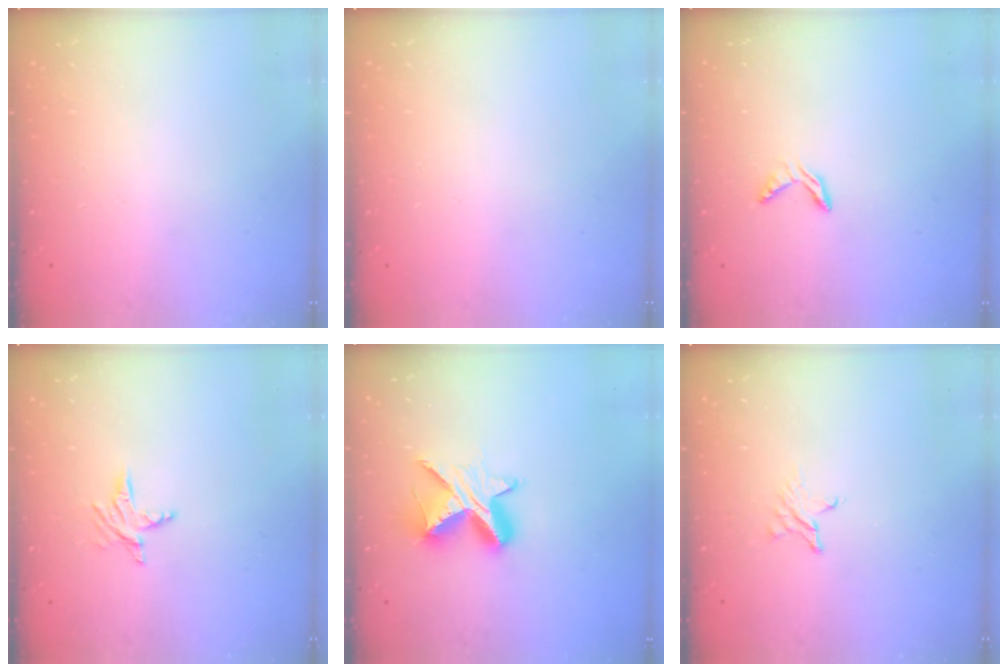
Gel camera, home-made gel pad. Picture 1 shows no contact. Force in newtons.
{"total": 0.0}
{"total": 4.2, "press": 4.2, "slide": 0.3}
{"total": 5.6, "press": 5.6, "slide": 0.5}
{"total": 10.6, "press": 10.6, "slide": 0.7}
{"total": 2.3, "press": 2.3, "slide": 0.2}